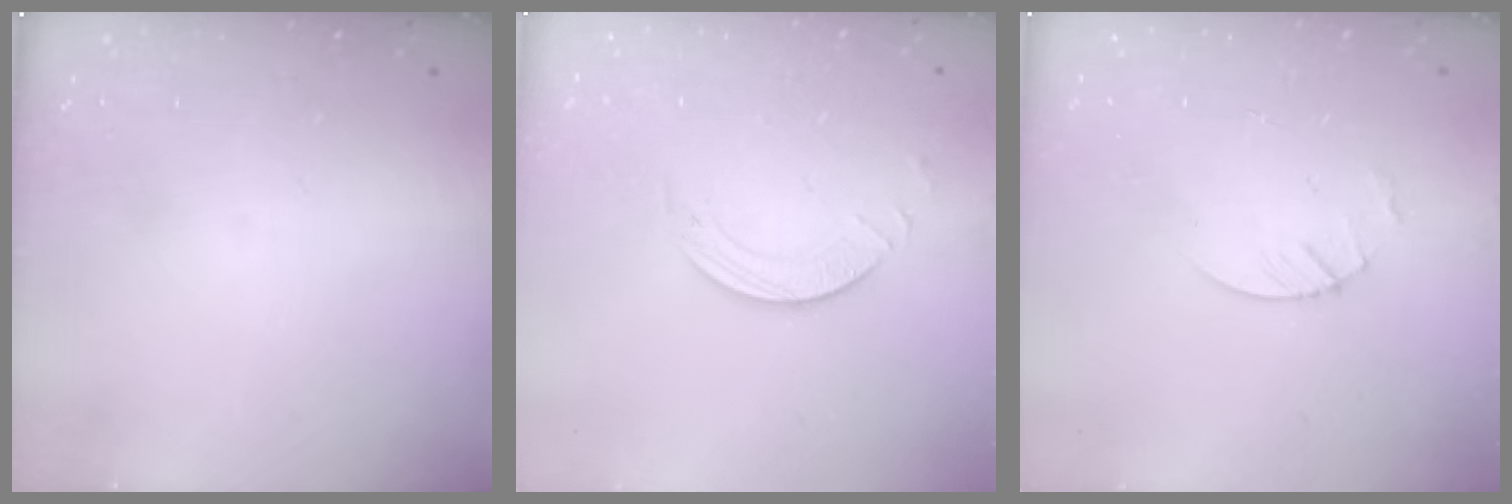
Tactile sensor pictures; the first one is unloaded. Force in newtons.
{"total": 2.5, "press": 2.5, "slide": 0.2}
{"total": 3.0, "press": 2.9, "slide": 0.3}